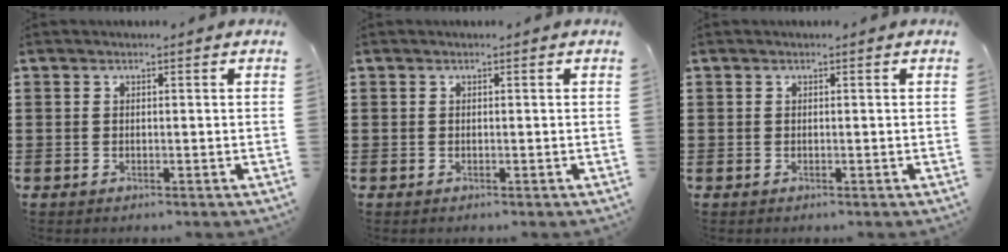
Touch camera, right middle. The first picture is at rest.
{"total": 0.0}
{"total": 0.0}